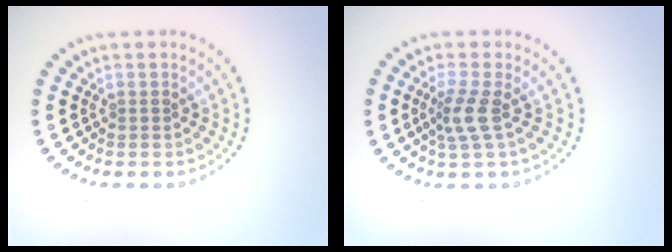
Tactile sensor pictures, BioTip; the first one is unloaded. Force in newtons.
{"total": 2.5, "press": 1.9, "slide": 1.6}